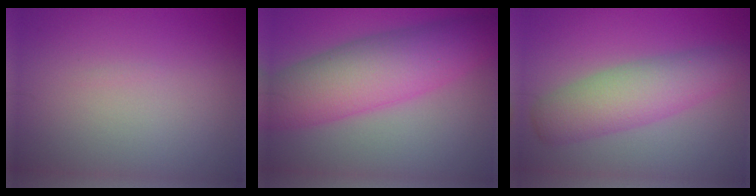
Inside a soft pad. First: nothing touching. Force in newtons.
{"total": 8.8, "press": 8.8, "slide": 0.2}
{"total": 5.8, "press": 5.8, "slide": 0.2}